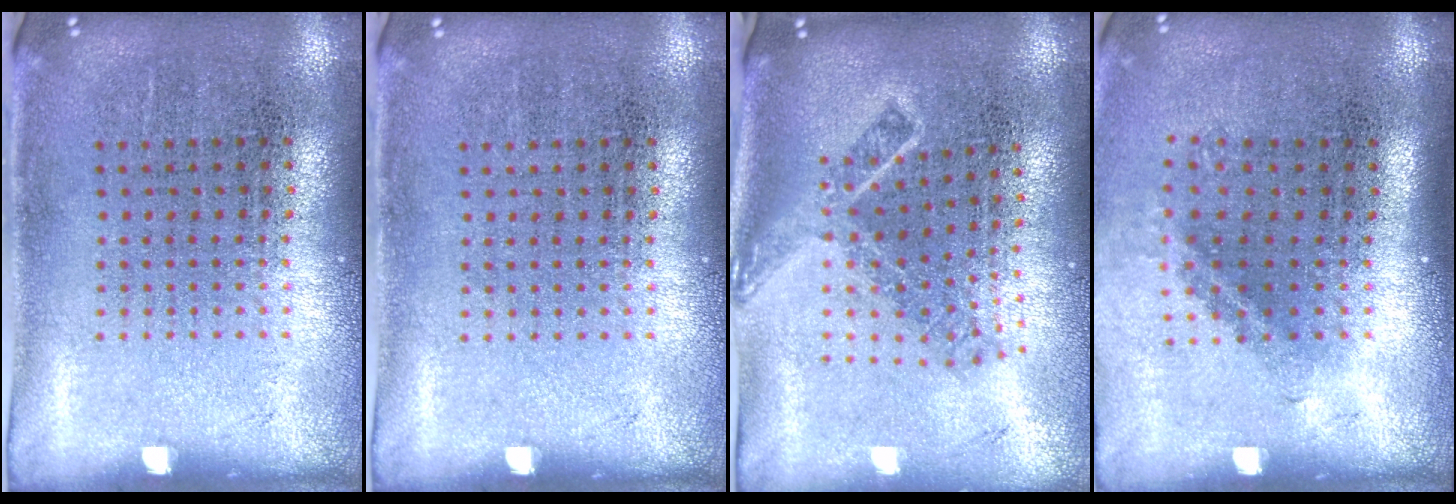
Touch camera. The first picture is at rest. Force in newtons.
{"total": 0.0}
{"total": 2.0, "press": 1.4, "slide": 1.4}
{"total": 1.4, "press": 1.0, "slide": 1.1}